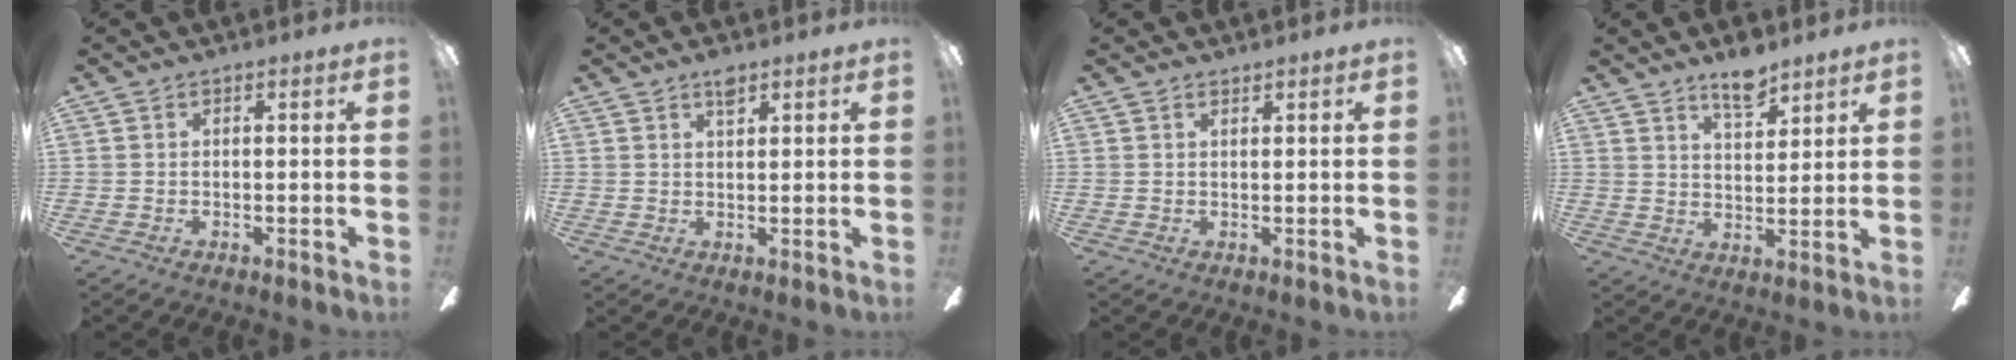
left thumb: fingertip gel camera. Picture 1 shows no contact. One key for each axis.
{"total": 3.1, "fx": 2.2, "fy": 1.2, "fz": 1.8, "tx": -0.033, "ty": -0.002, "tz": 0.039}
{"total": 1.0, "fx": 0.9, "fy": 0.2, "fz": 0.2, "tx": -0.005, "ty": 0.001, "tz": 0.017}
{"total": 7.4, "fx": 5.8, "fy": 2.6, "fz": 3.7, "tx": -0.053, "ty": -0.034, "tz": 0.100}